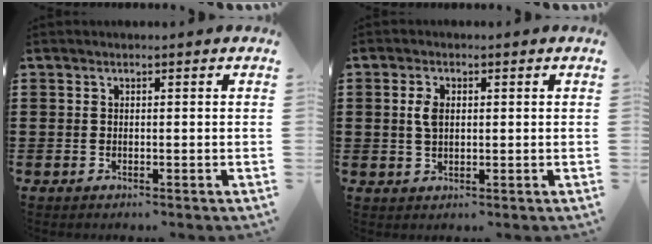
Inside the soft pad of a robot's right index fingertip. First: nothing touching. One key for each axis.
{"total": 3.1, "fx": 0.5, "fy": 1.7, "fz": 2.5, "tx": -0.054, "ty": 0.008, "tz": 0.008}